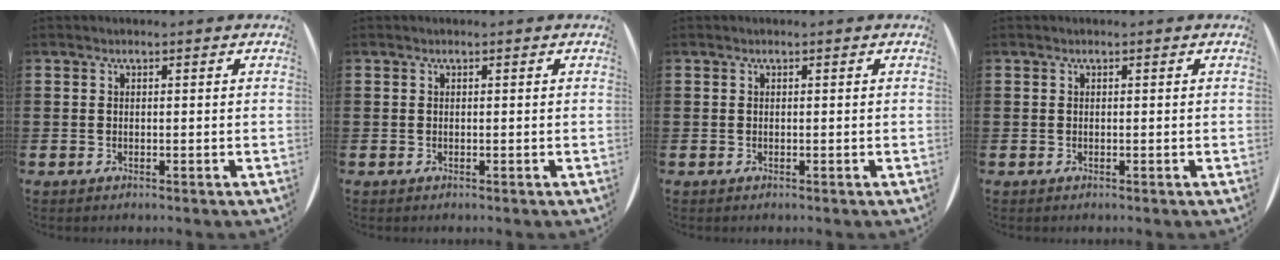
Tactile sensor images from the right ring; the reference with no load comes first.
{"total": 0.0}
{"total": 0.0}
{"total": 0.0}